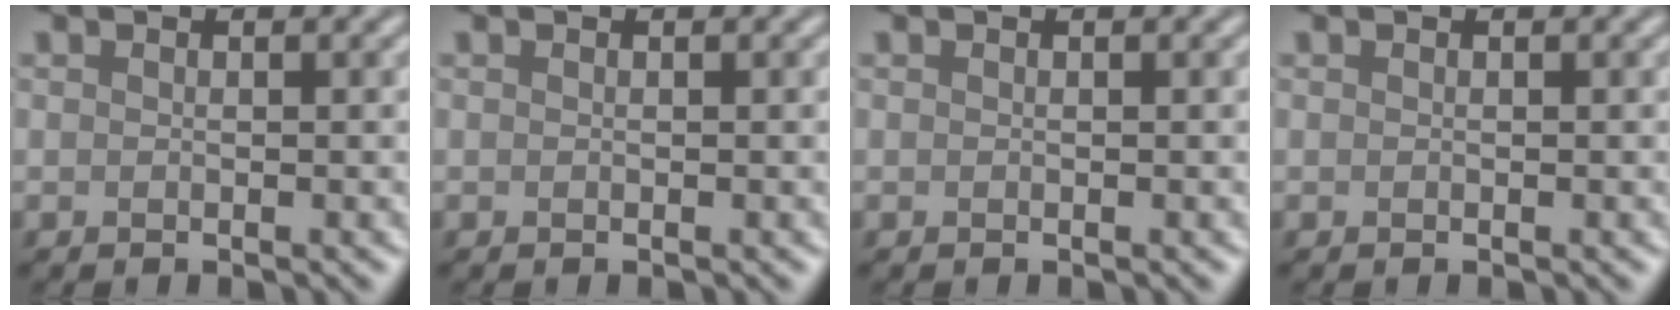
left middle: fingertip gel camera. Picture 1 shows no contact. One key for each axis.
{"total": 0.0}
{"total": 0.0}
{"total": 0.0}